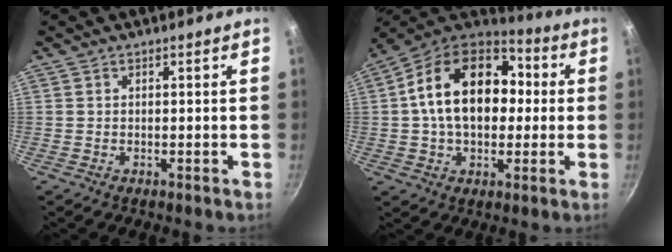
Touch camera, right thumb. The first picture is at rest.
{"total": 20.9, "force": [2.0, 14.3, 15.1], "torque": [-0.226, 0.035, 0.019]}